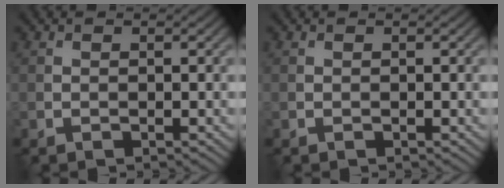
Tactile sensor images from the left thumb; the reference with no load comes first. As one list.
[{"total": 0.0}]